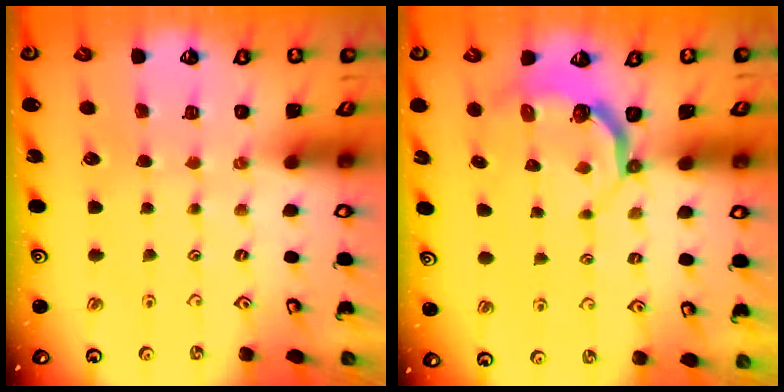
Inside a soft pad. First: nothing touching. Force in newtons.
{"total": 4.6, "press": 3.1, "slide": 3.3}